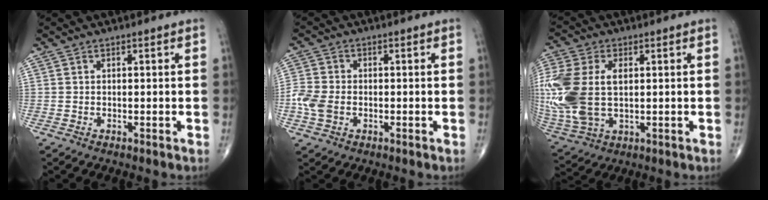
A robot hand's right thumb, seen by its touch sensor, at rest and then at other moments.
{"total": 5.8, "force": [-1.5, 4.2, 3.7], "torque": [-0.091, 0.005, -0.033]}
{"total": 19.3, "force": [1.2, 11.9, 15.2], "torque": [-0.388, -0.004, 0.033]}